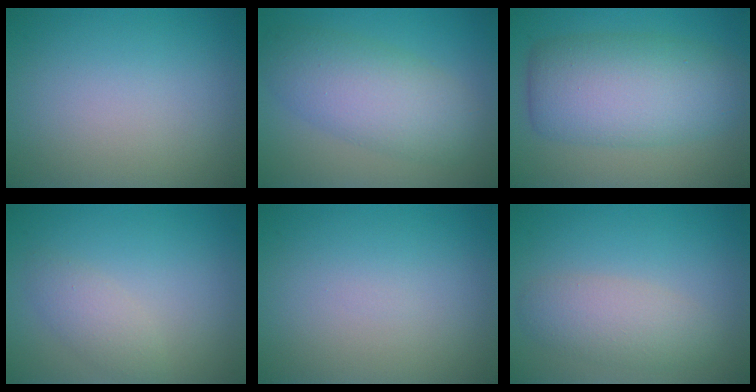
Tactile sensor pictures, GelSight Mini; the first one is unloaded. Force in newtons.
{"total": 6.1, "press": 6.1, "slide": 0.2}
{"total": 8.3, "press": 8.3, "slide": 0.4}
{"total": 1.9, "press": 1.9, "slide": 0.0}
{"total": 0.0}
{"total": 3.3, "press": 3.3, "slide": 0.2}